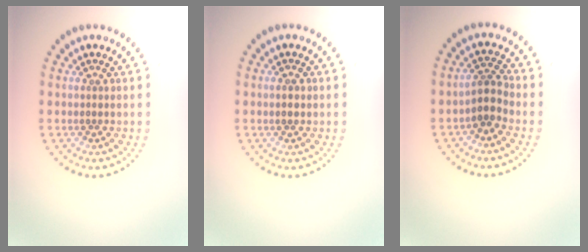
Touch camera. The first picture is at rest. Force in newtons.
{"total": 1.2, "press": 1.2, "slide": 0.2}
{"total": 2.3, "press": 1.8, "slide": 1.3}